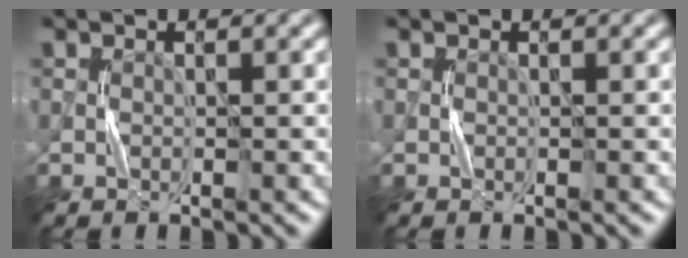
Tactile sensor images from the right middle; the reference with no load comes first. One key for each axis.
{"total": 0.0}